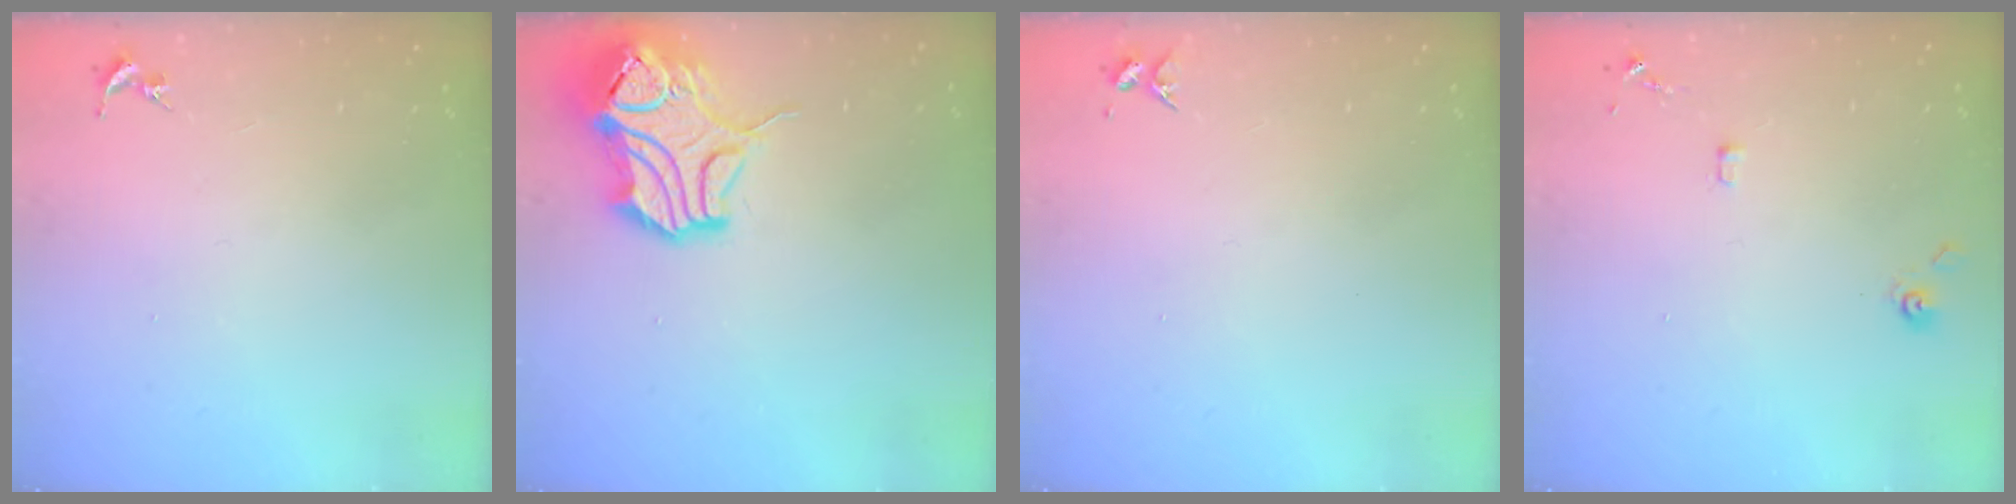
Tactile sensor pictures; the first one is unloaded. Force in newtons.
{"total": 15.7, "press": 15.6, "slide": 2.3}
{"total": 3.7, "press": 3.6, "slide": 0.4}
{"total": 6.5, "press": 6.4, "slide": 0.6}